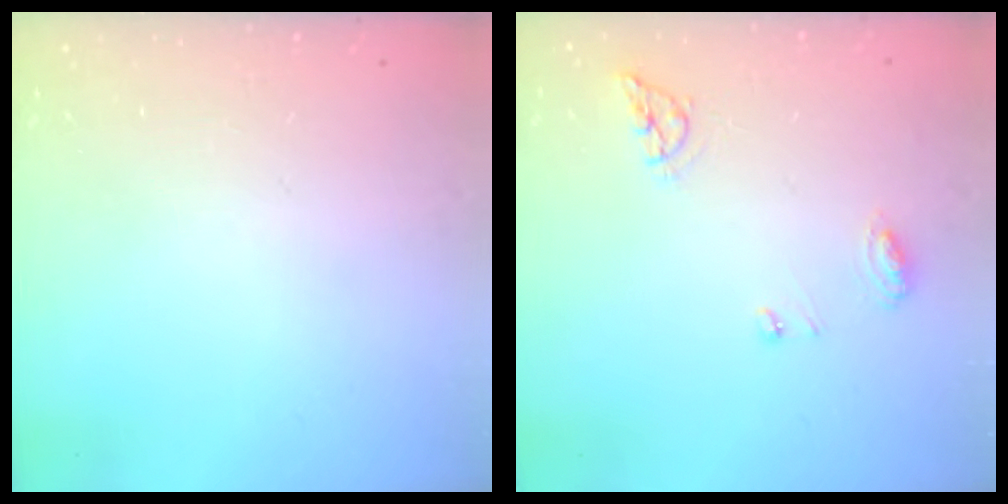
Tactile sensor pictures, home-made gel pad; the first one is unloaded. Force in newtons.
{"total": 6.6, "press": 6.5, "slide": 0.6}